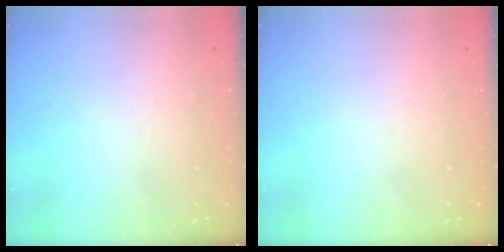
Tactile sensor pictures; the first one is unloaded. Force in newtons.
{"total": 0.0}